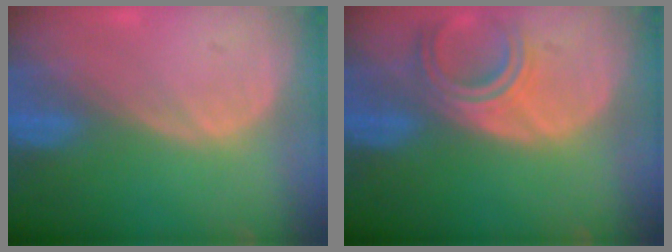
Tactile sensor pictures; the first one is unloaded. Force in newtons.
{"total": 5.7, "press": 5.2, "slide": 2.4}